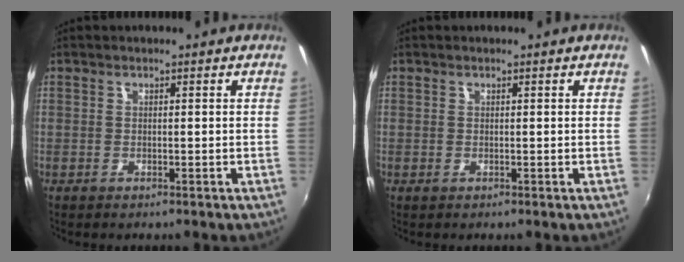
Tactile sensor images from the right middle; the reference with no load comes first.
{"total": 0.0}